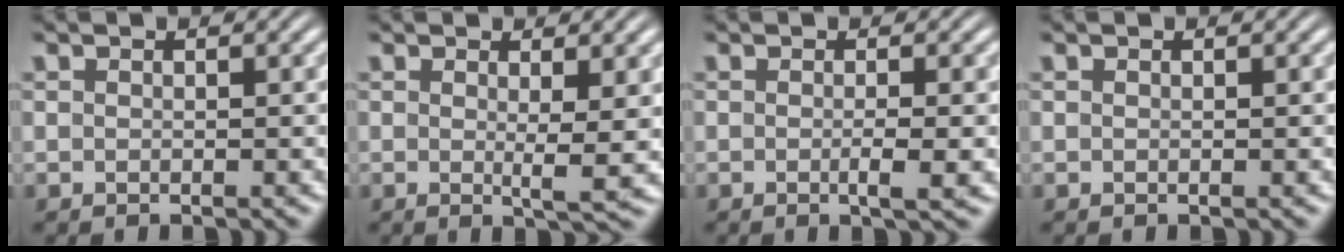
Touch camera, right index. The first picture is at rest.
{"total": 2.3, "force": [0.6, -0.4, 2.2], "torque": [-0.038, -0.015, 0.010]}
{"total": 1.6, "force": [-0.3, -0.1, 1.6], "torque": [-0.026, -0.002, -0.009]}
{"total": 0.0}